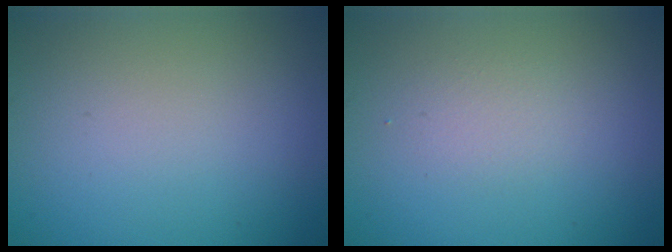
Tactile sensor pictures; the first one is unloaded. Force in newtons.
{"total": 1.2, "press": 1.2, "slide": 0.0}